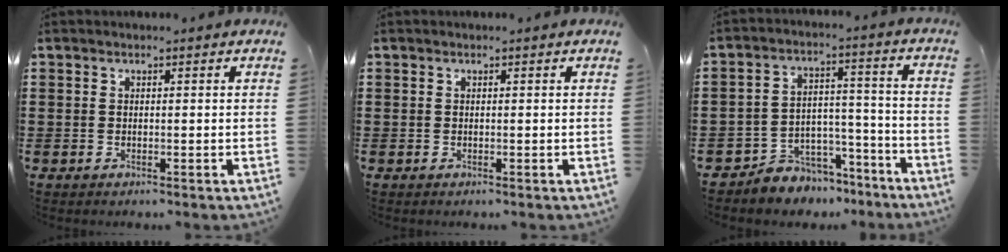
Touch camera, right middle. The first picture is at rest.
{"total": 0.0}
{"total": 5.8, "force": [-5.2, 2.6, -0.2], "torque": [-0.001, 0.021, -0.104]}